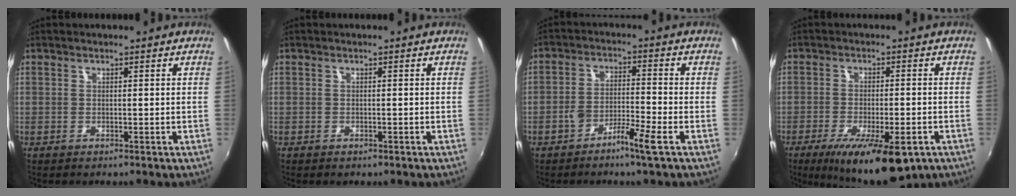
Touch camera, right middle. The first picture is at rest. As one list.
[{"total": 0.8, "force": [-0.6, 0.6, 0.3], "torque": [-0.006, -0.002, -0.007]}, {"total": 5.1, "force": [-3.4, 0.1, 3.8], "torque": [-0.085, 0.004, -0.065]}, {"total": 15.2, "force": [-9.0, 4.8, 11.3], "torque": [-0.205, -0.040, -0.130]}]